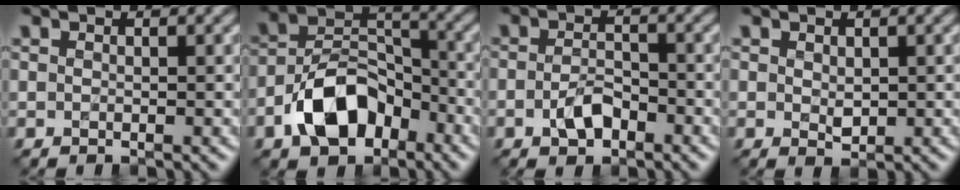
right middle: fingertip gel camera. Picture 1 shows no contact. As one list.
[{"total": 7.9, "force": [-4.1, 4.7, 4.9], "torque": [-0.081, 0.009, -0.082]}, {"total": 2.7, "force": [-1.3, 1.4, 1.9], "torque": [-0.037, 0.003, -0.025]}, {"total": 1.2, "force": [0.1, 0.8, 0.9], "torque": [-0.017, -0.004, 0.005]}]